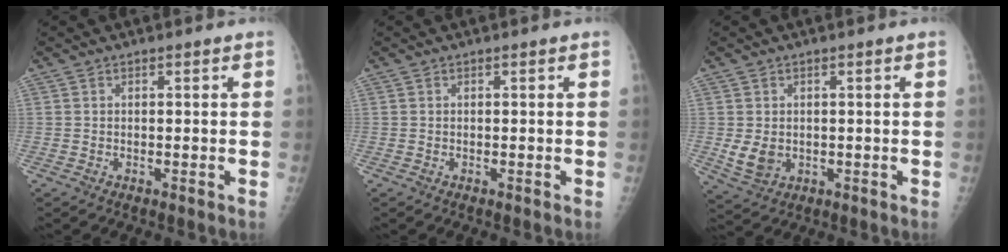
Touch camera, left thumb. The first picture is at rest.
{"total": 0.0}
{"total": 4.5, "force": [-0.1, 3.6, 2.7], "torque": [-0.042, -0.009, 0.013]}